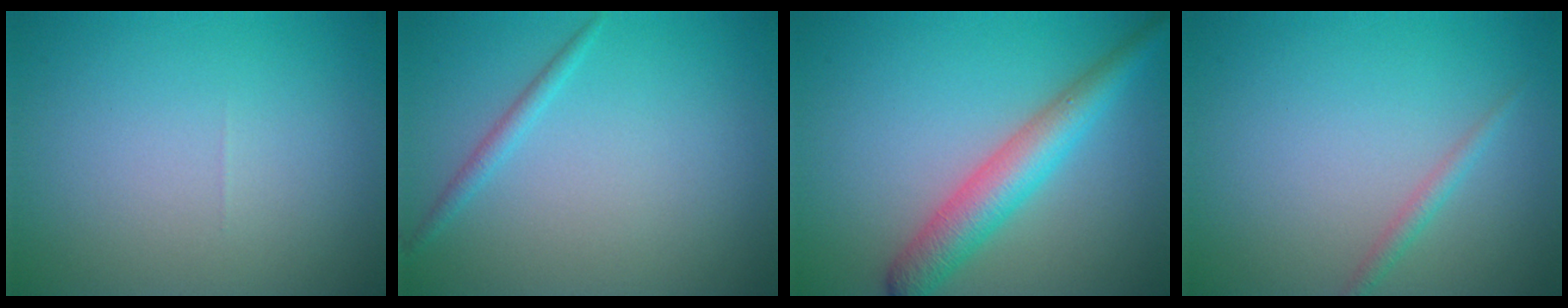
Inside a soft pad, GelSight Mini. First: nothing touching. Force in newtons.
{"total": 1.1, "press": 1.1, "slide": 0.0}
{"total": 4.8, "press": 4.8, "slide": 0.1}
{"total": 1.1, "press": 1.1, "slide": 0.1}